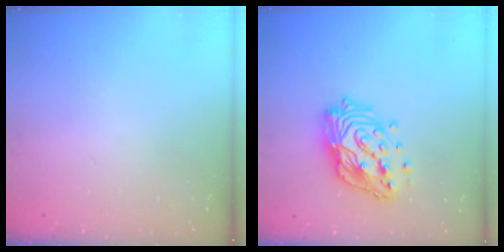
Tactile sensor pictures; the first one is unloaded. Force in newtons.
{"total": 18.2, "press": 18.1, "slide": 1.5}